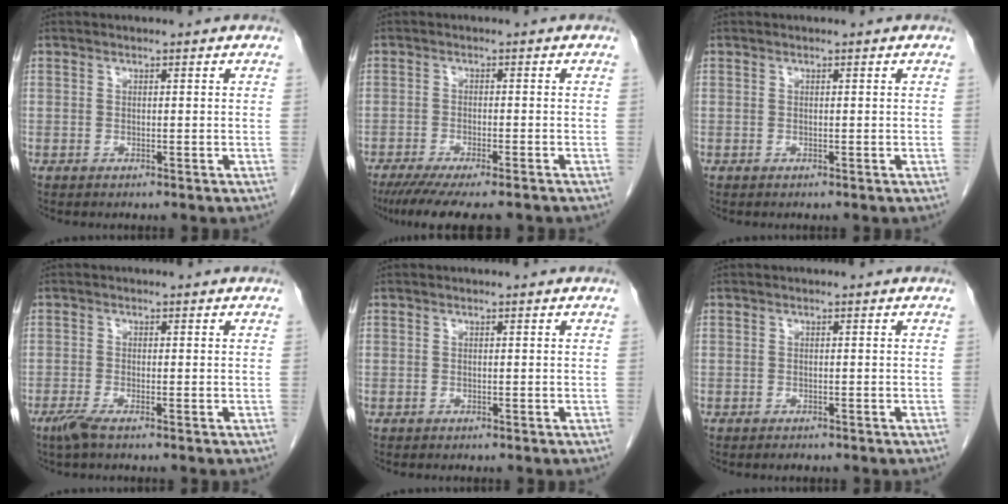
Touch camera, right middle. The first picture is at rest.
{"total": 11.5, "force": [-9.5, 1.6, 6.3], "torque": [-0.089, -0.022, -0.141]}
{"total": 0.0}
{"total": 2.2, "force": [-1.5, 0.1, 1.6], "torque": [-0.039, -0.007, -0.034]}
{"total": 0.0}
{"total": 0.7, "force": [-0.6, 0.2, 0.2], "torque": [-0.009, -0.002, -0.007]}